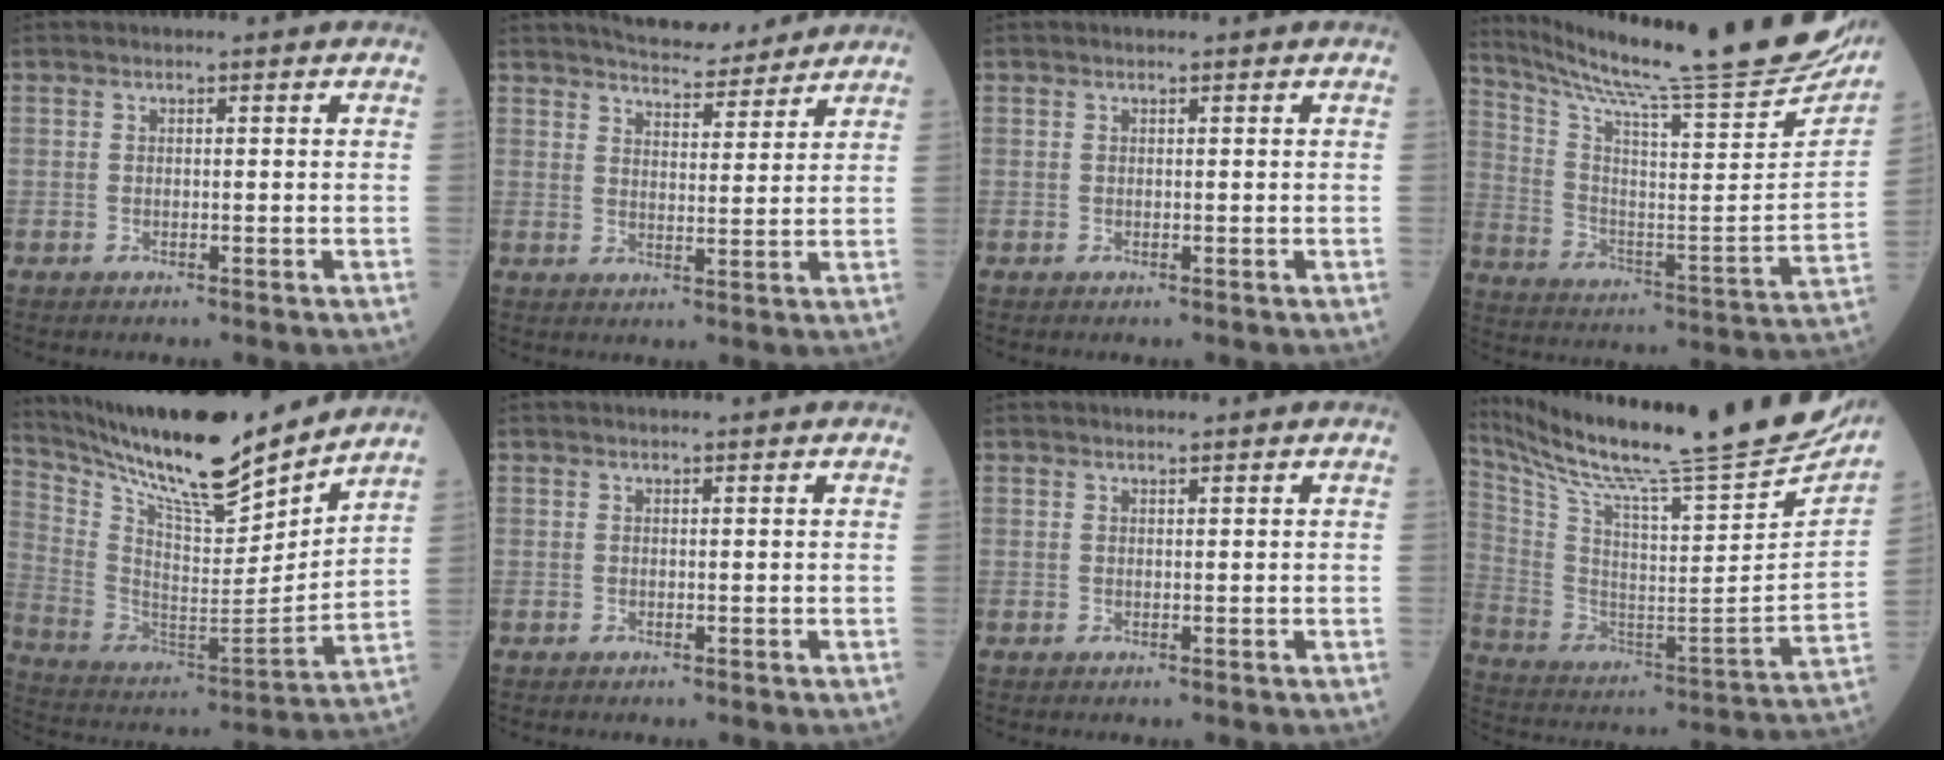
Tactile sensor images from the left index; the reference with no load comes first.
{"total": 9.1, "force": [8.5, 1.9, 2.7], "torque": [-0.044, 0.008, 0.124]}
{"total": 0.0}
{"total": 28.4, "force": [24.9, 0.0, 13.7], "torque": [-0.238, -0.093, 0.354]}
{"total": 22.5, "force": [19.5, 2.2, 10.9], "torque": [-0.208, -0.015, 0.331]}
{"total": 1.2, "force": [1.1, -0.1, 0.5], "torque": [-0.006, 0.009, 0.018]}
{"total": 1.2, "force": [1.1, -0.1, 0.5], "torque": [-0.008, 0.008, 0.021]}
{"total": 32.8, "force": [28.5, 1.0, 16.0], "torque": [-0.297, -0.099, 0.417]}